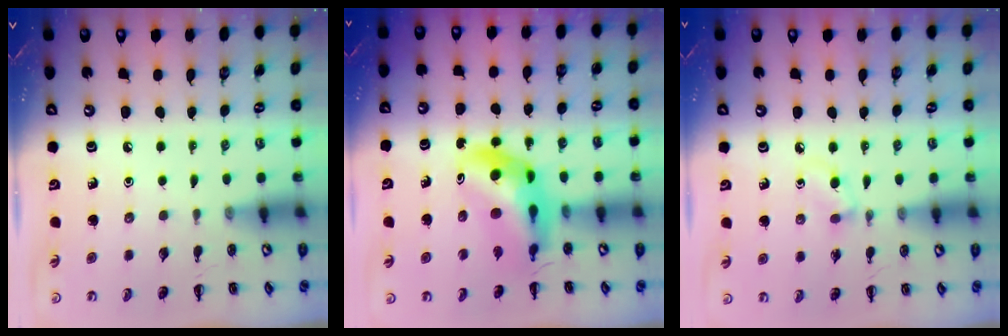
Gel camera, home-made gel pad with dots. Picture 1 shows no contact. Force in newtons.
{"total": 10.8, "press": 10.2, "slide": 3.3}
{"total": 4.3, "press": 3.9, "slide": 1.8}